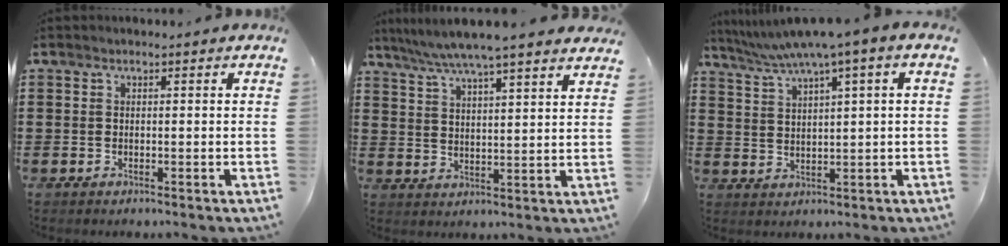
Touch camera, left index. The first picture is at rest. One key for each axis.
{"total": 6.1, "fx": 5.4, "fy": -0.3, "fz": 2.7, "tx": -0.071, "ty": -0.023, "tz": 0.094}
{"total": 4.8, "fx": 3.1, "fy": -0.2, "fz": 3.7, "tx": -0.079, "ty": -0.011, "tz": 0.048}